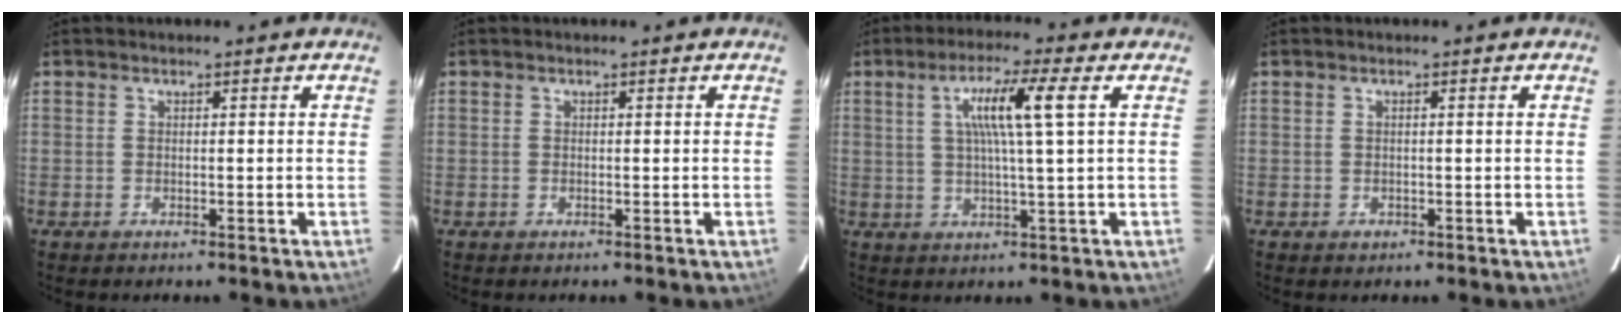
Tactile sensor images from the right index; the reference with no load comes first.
{"total": 0.0}
{"total": 8.5, "force": [2.3, -0.7, 8.1], "torque": [-0.148, 0.009, 0.041]}
{"total": 0.8, "force": [-0.3, 0.7, 0.2], "torque": [-0.003, 0.002, -0.002]}